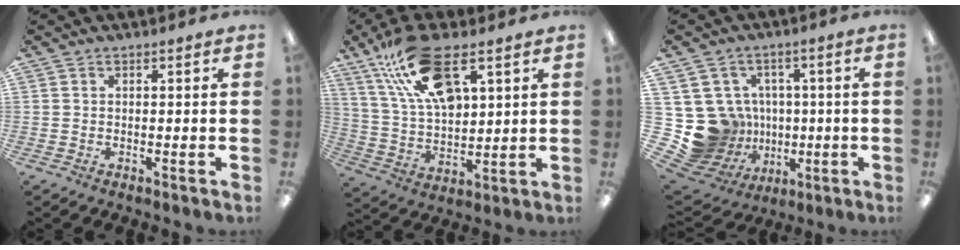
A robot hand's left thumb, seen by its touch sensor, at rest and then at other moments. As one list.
[{"total": 18.4, "force": [10.3, 8.3, 12.7], "torque": [-0.234, -0.026, 0.182]}, {"total": 14.7, "force": [-1.2, 14.1, 4.0], "torque": [-0.109, -0.007, 0.015]}]